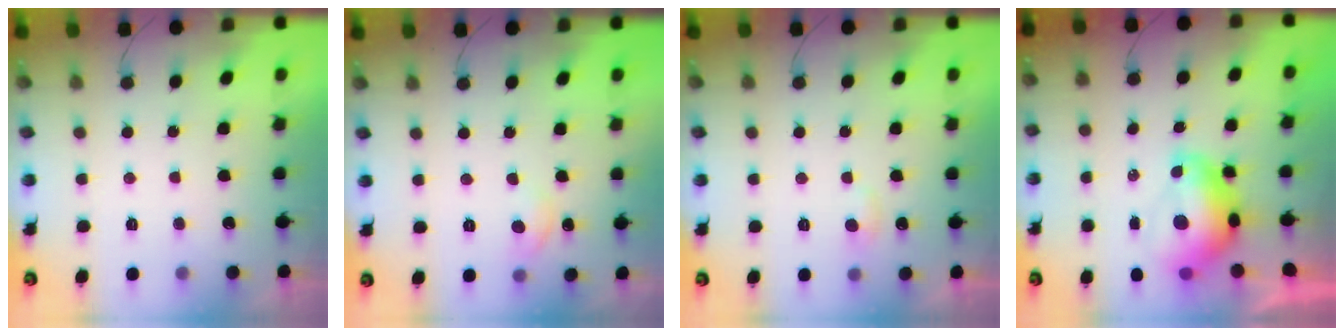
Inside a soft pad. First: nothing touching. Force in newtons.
{"total": 6.3, "press": 6.3, "slide": 0.9}
{"total": 3.9, "press": 3.8, "slide": 0.4}
{"total": 10.9, "press": 10.9, "slide": 0.9}